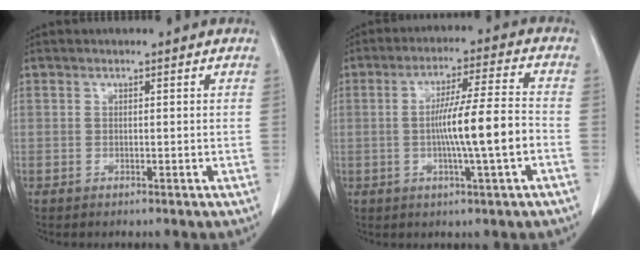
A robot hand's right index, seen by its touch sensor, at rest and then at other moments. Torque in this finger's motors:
{"motor_torque": [1.45, -0.57, 0.76, 0.19]}